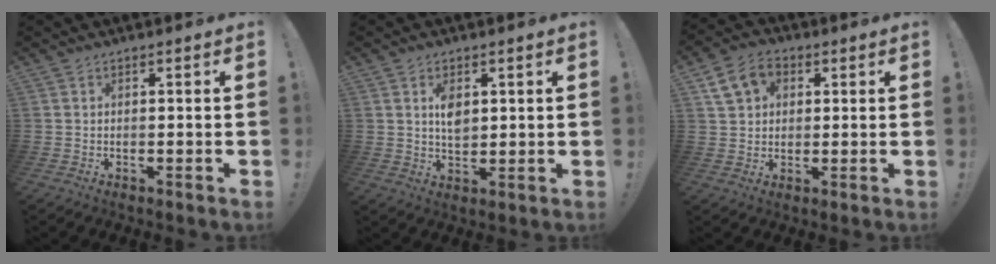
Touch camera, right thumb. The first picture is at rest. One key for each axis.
{"total": 5.5, "fx": 1.7, "fy": 3.5, "fz": 3.9, "tx": -0.053, "ty": -0.006, "tz": 0.026}
{"total": 9.3, "fx": 3.8, "fy": 7.2, "fz": 4.7, "tx": -0.080, "ty": 0.002, "tz": 0.077}